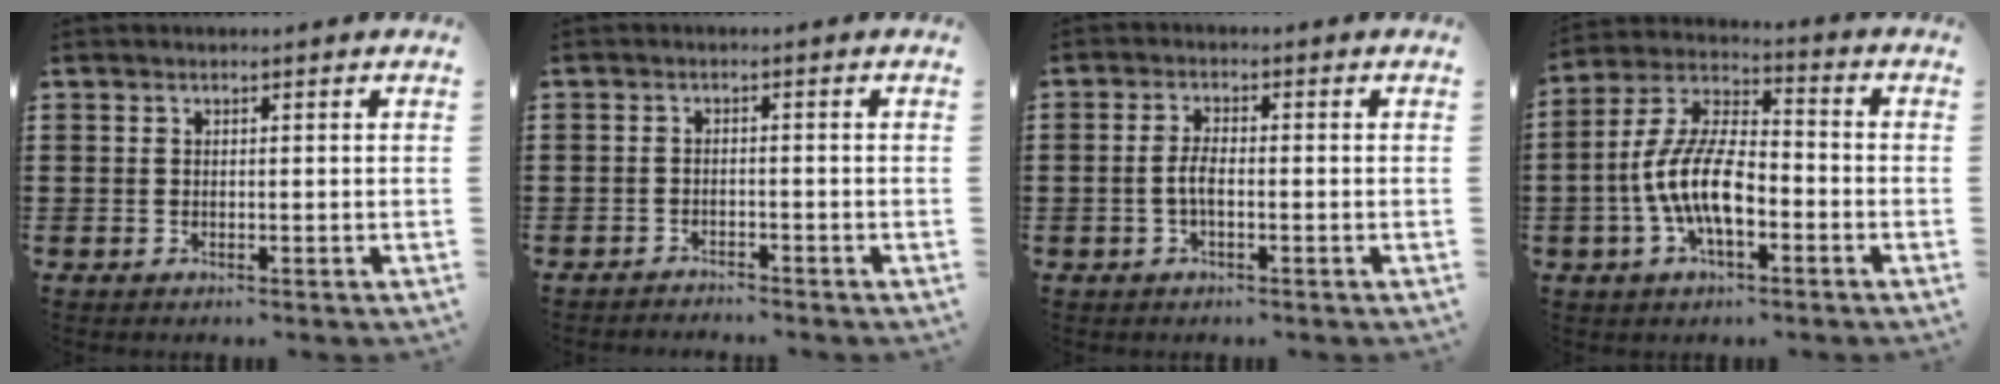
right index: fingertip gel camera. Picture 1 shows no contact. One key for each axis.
{"total": 1.8, "fx": -1.7, "fy": 0.1, "fz": -0.2, "tx": -0.002, "ty": 0.003, "tz": -0.040}
{"total": 2.8, "fx": -0.7, "fy": 0.9, "fz": 2.6, "tx": -0.062, "ty": -0.002, "tz": -0.018}
{"total": 10.9, "fx": -3.5, "fy": 4.8, "fz": 9.2, "tx": -0.217, "ty": -0.003, "tz": -0.071}